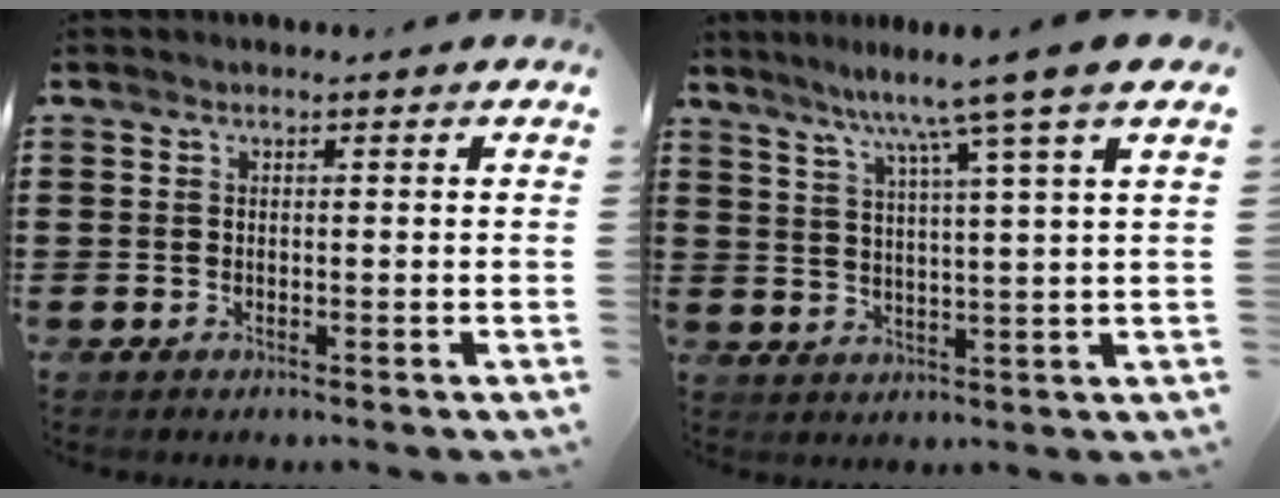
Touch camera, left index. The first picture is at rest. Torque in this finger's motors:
{"motor_torque": [2.14, 0.00, 0.41, 0.21]}